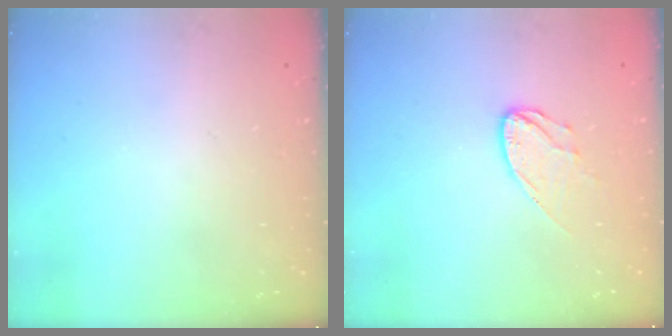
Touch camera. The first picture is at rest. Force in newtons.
{"total": 7.6, "press": 7.6, "slide": 0.2}